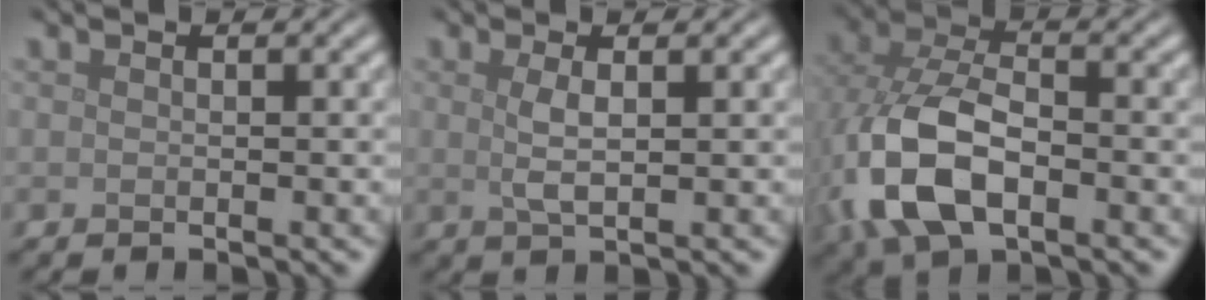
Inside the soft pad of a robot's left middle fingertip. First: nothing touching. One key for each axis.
{"total": 2.1, "fx": 0.5, "fy": 0.5, "fz": 2.0, "tx": -0.042, "ty": -0.002, "tz": 0.010}
{"total": 9.5, "fx": -2.7, "fy": 5.4, "fz": 7.3, "tx": -0.177, "ty": -0.007, "tz": -0.061}